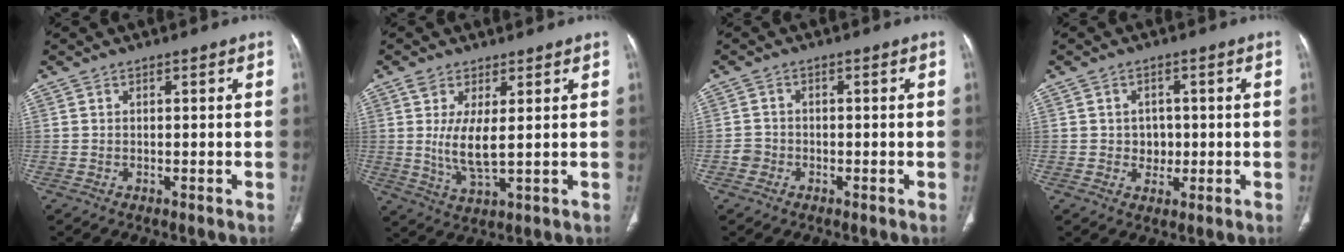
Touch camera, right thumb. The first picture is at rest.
{"total": 6.8, "force": [1.0, 2.3, 6.3], "torque": [-0.133, -0.018, 0.024]}
{"total": 2.3, "force": [-1.1, 2.0, 0.4], "torque": [-0.001, 0.011, -0.028]}
{"total": 3.8, "force": [-0.2, 3.3, 1.7], "torque": [0.002, 0.006, -0.003]}